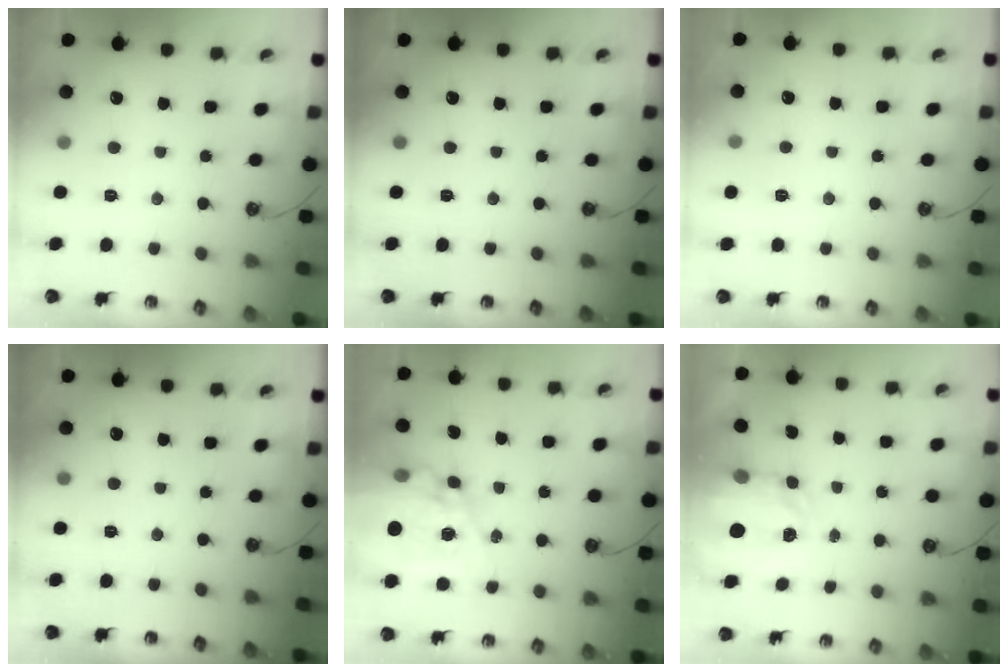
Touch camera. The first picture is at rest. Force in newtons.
{"total": 0.0}
{"total": 2.4, "press": 2.4, "slide": 0.4}
{"total": 0.0}
{"total": 16.7, "press": 16.6, "slide": 1.5}
{"total": 3.7, "press": 3.7, "slide": 0.5}